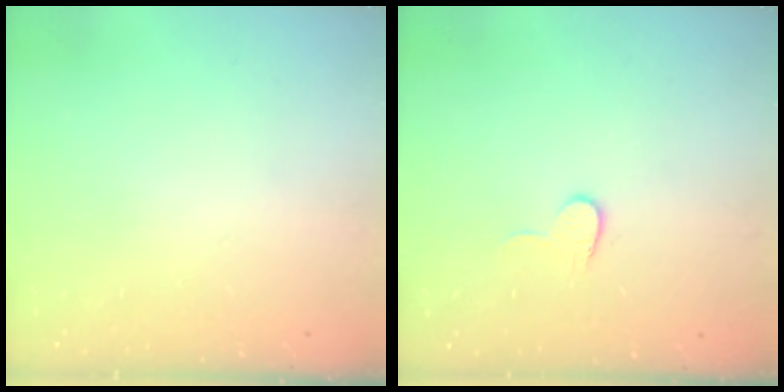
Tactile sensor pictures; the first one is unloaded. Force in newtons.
{"total": 5.4, "press": 5.4, "slide": 0.5}